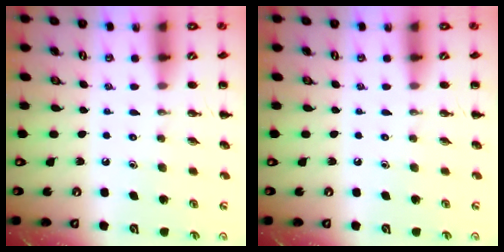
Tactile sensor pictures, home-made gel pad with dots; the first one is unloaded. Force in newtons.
{"total": 0.0}